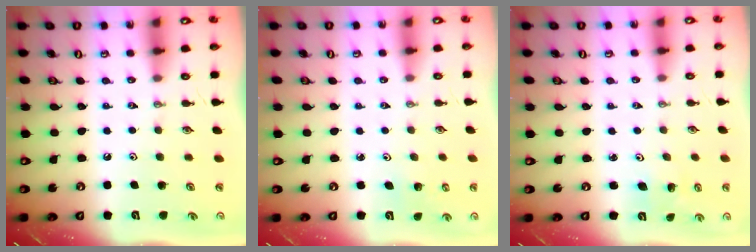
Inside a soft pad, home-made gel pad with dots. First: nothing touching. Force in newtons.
{"total": 1.0, "press": 1.0, "slide": 0.1}
{"total": 2.7, "press": 2.7, "slide": 0.3}